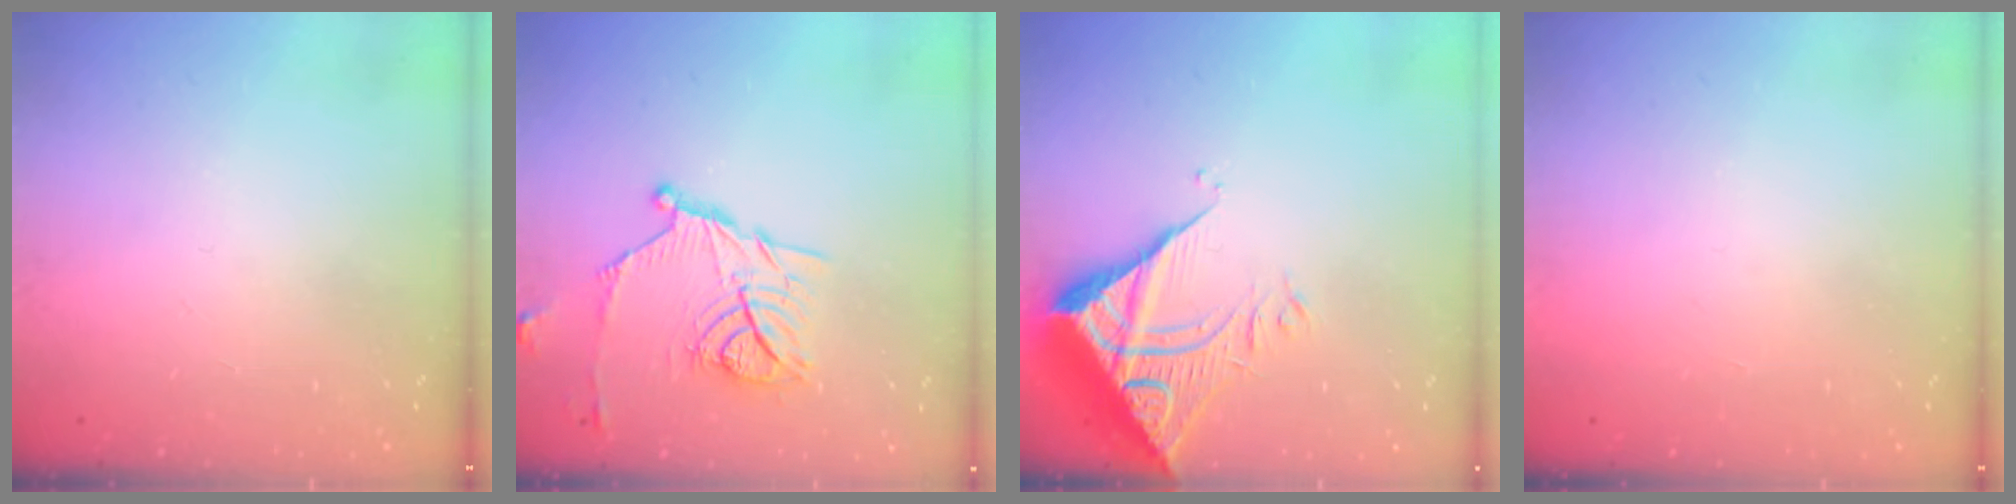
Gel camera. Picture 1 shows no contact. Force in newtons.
{"total": 14.1, "press": 14.1, "slide": 0.2}
{"total": 9.0, "press": 8.9, "slide": 0.8}
{"total": 1.5, "press": 1.5, "slide": 0.1}